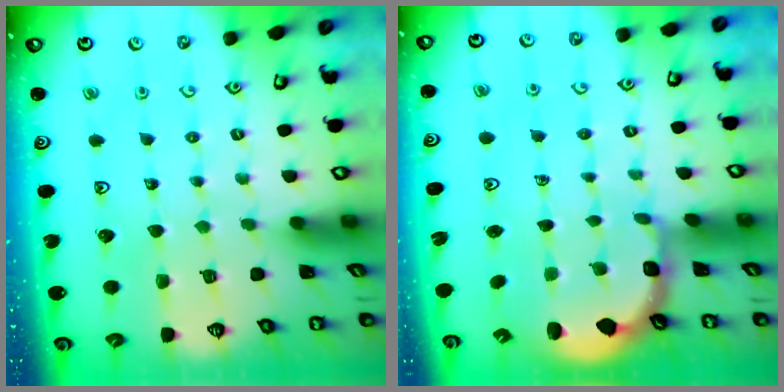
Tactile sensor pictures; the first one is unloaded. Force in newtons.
{"total": 2.6, "press": 1.9, "slide": 1.8}